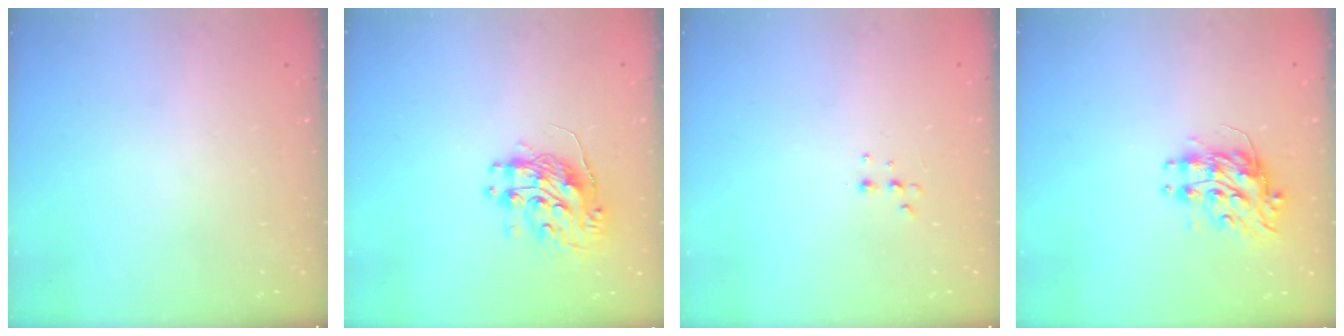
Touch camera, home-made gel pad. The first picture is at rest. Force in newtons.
{"total": 10.7, "press": 10.6, "slide": 1.2}
{"total": 4.4, "press": 4.3, "slide": 1.0}
{"total": 9.0, "press": 9.0, "slide": 0.7}